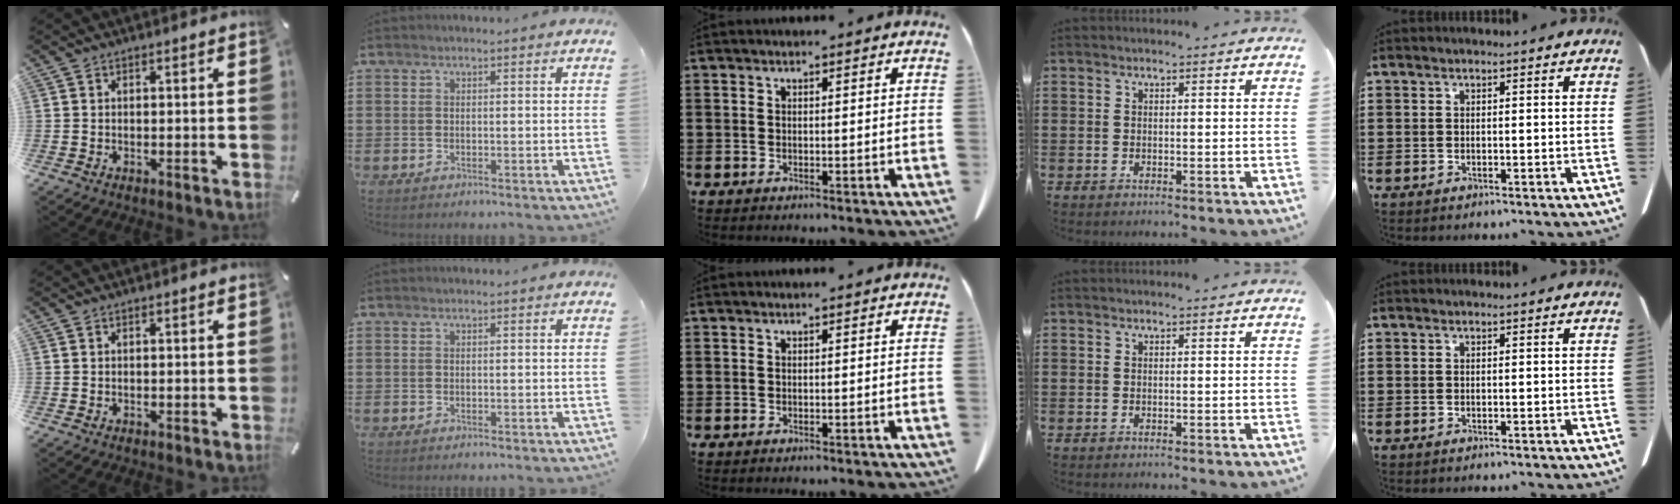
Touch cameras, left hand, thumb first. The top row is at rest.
{}